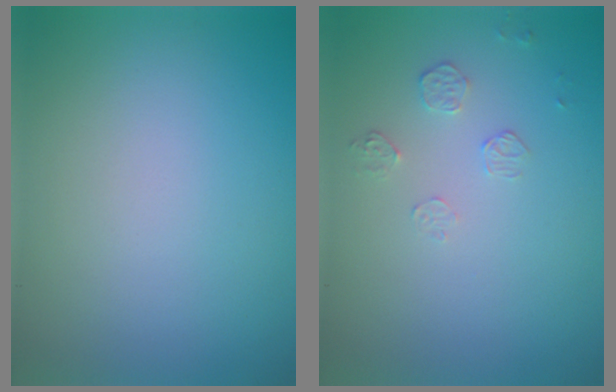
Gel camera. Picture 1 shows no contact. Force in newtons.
{"total": 1.3, "press": 0.6, "slide": 1.1}